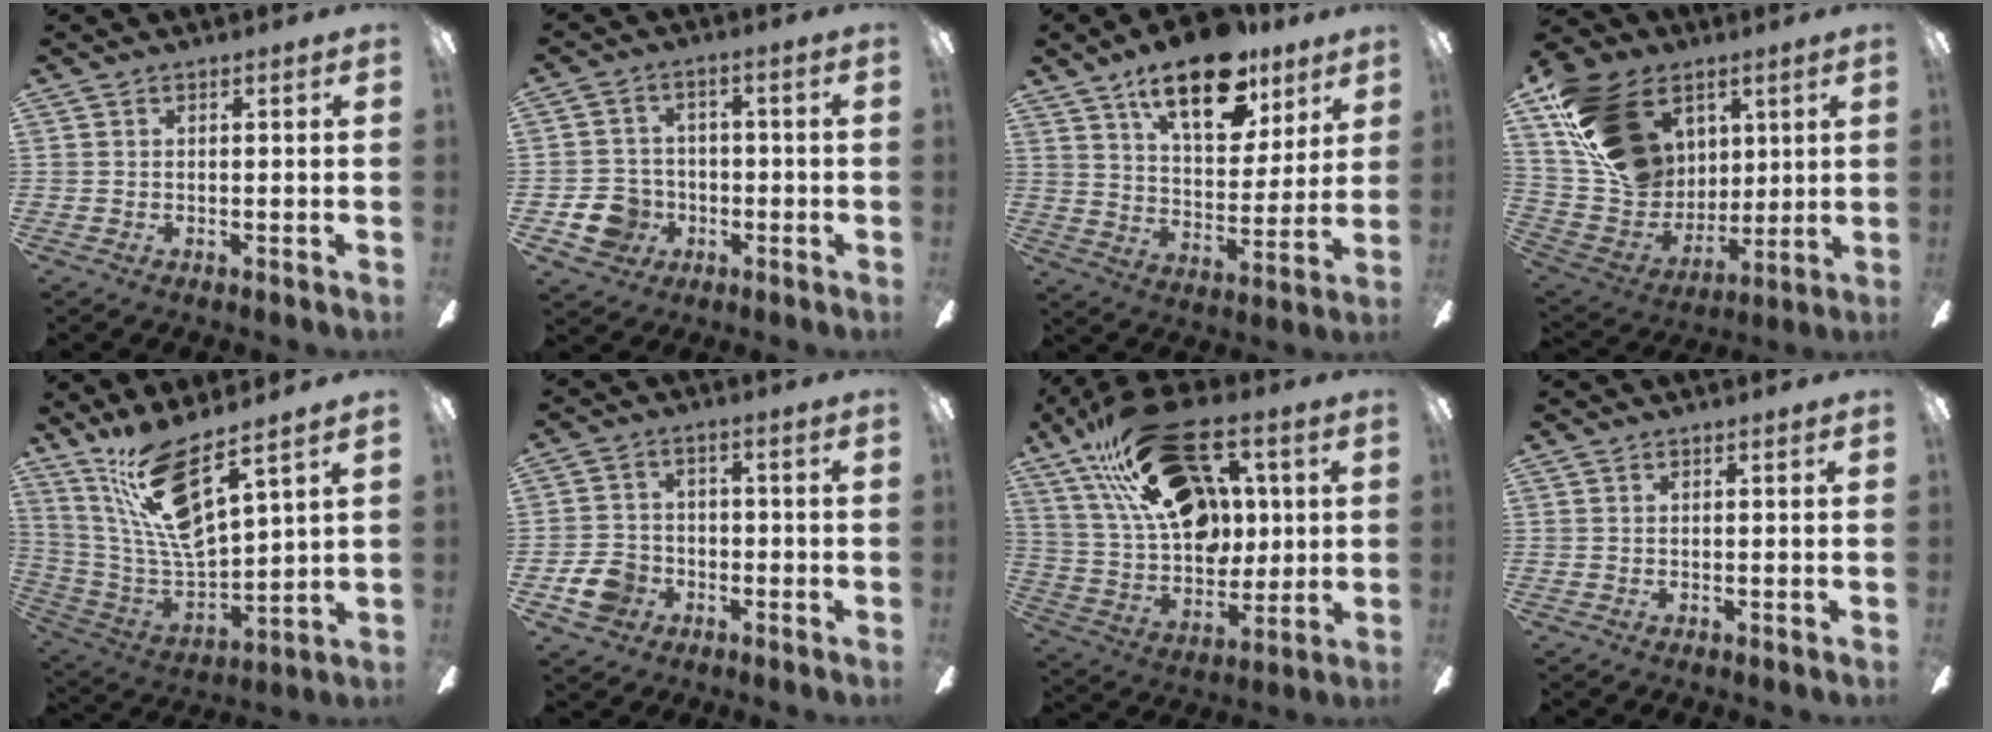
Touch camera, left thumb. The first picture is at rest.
{"total": 8.6, "force": [-3.1, 7.6, 2.5], "torque": [-0.063, 0.029, -0.053]}
{"total": 19.9, "force": [12.9, 9.0, 12.2], "torque": [-0.183, -0.063, 0.216]}
{"total": 22.2, "force": [9.5, 16.3, 11.6], "torque": [-0.217, -0.019, 0.189]}
{"total": 17.1, "force": [11.0, 4.6, 12.2], "torque": [-0.265, -0.069, 0.187]}
{"total": 7.7, "force": [-3.2, 6.2, 3.2], "torque": [-0.086, 0.024, -0.059]}
{"total": 27.9, "force": [14.2, 15.9, 18.0], "torque": [-0.315, -0.057, 0.253]}
{"total": 0.0}